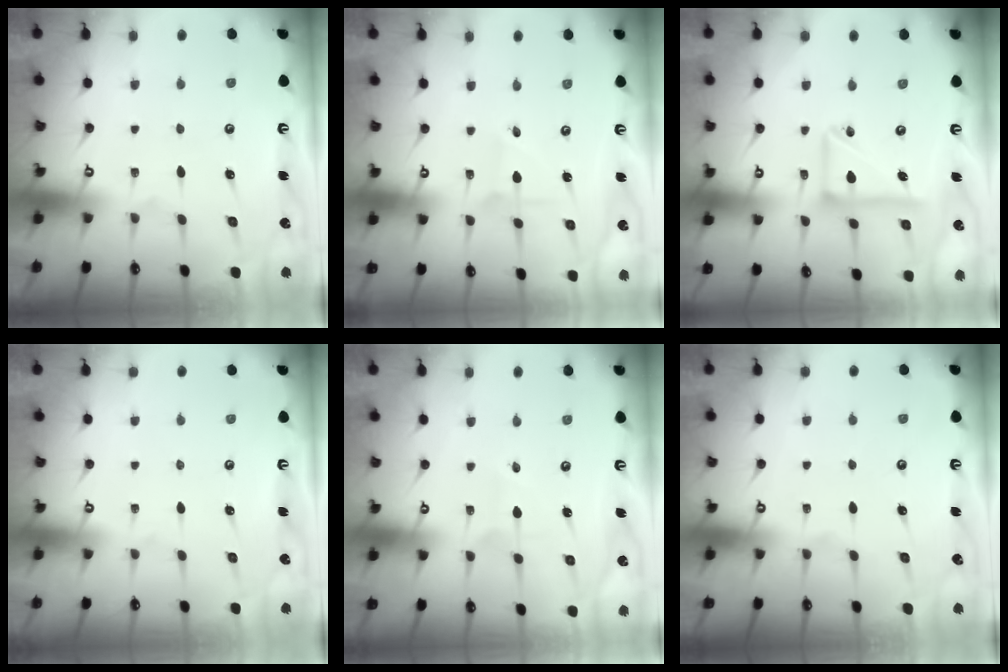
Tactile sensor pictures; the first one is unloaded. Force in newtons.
{"total": 1.3, "press": 1.3, "slide": 0.1}
{"total": 13.8, "press": 13.6, "slide": 2.2}
{"total": 0.0}
{"total": 3.3, "press": 3.2, "slide": 0.5}
{"total": 0.0}